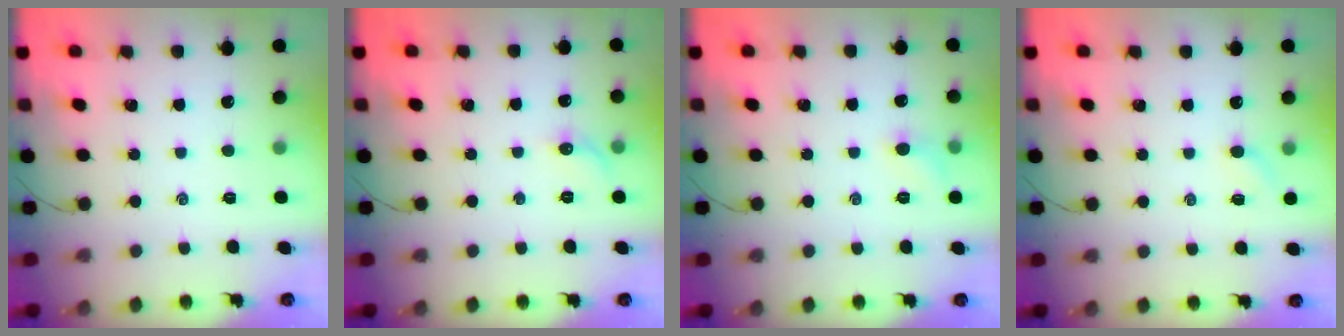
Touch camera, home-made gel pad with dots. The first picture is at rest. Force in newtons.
{"total": 5.3, "press": 5.1, "slide": 1.4}
{"total": 5.2, "press": 5.0, "slide": 1.5}
{"total": 3.2, "press": 3.0, "slide": 1.1}